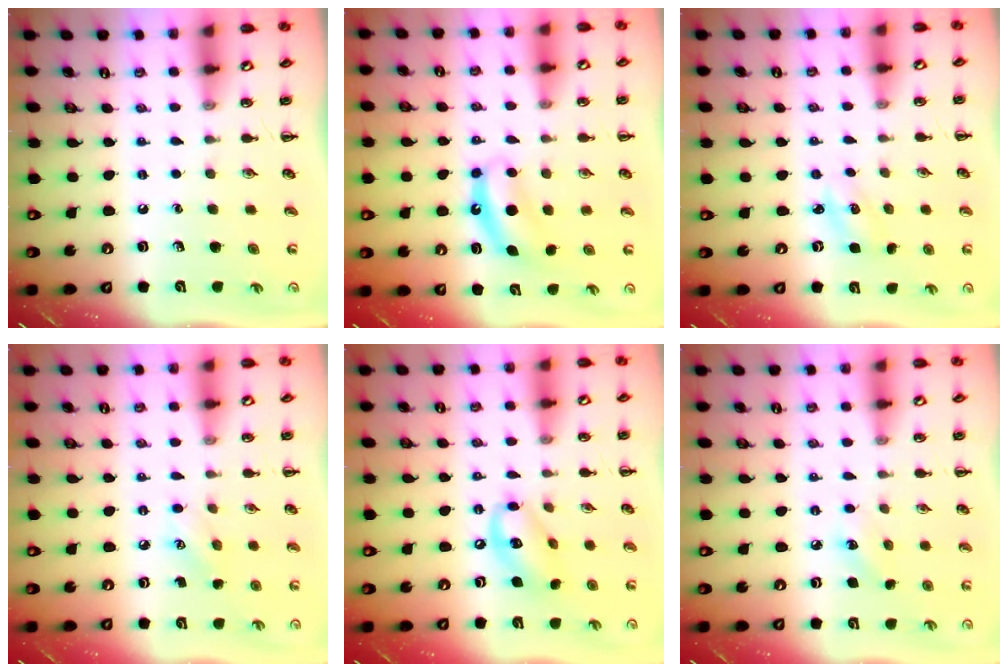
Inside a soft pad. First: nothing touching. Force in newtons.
{"total": 6.4, "press": 6.4, "slide": 1.0}
{"total": 2.9, "press": 2.8, "slide": 0.9}
{"total": 5.1, "press": 4.9, "slide": 1.4}
{"total": 12.2, "press": 12.0, "slide": 2.5}
{"total": 5.1, "press": 4.9, "slide": 1.4}